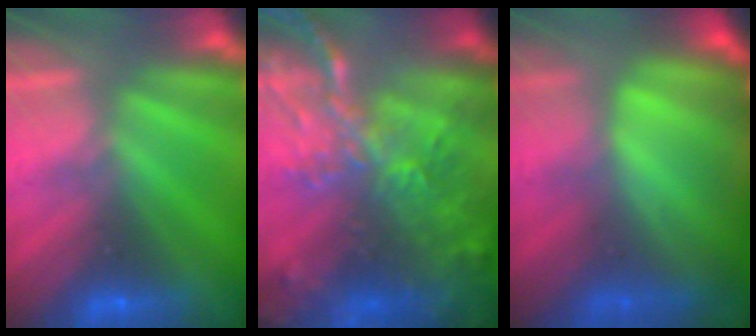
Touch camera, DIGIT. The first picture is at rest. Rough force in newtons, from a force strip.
{"total": 9.4}
{"total": 7.3}